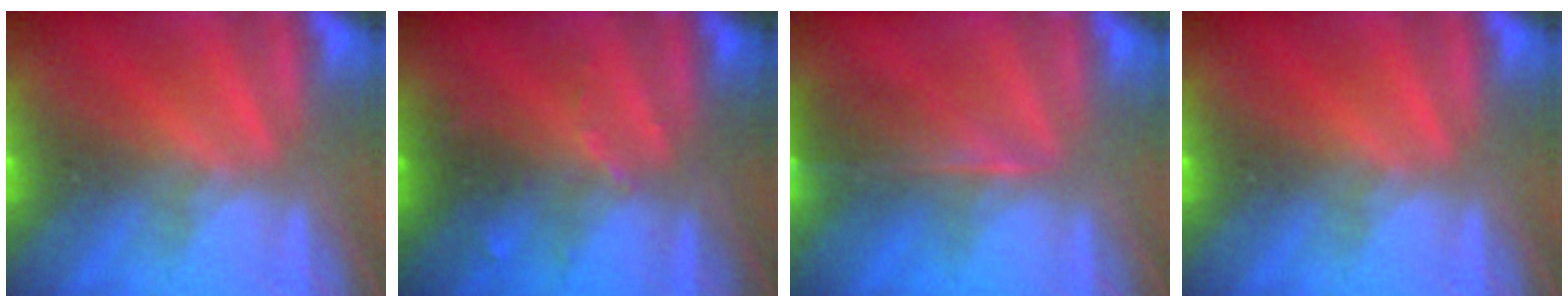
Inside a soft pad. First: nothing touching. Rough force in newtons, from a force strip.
{"total": 2.8}
{"total": 7.8}
{"total": 0.0}